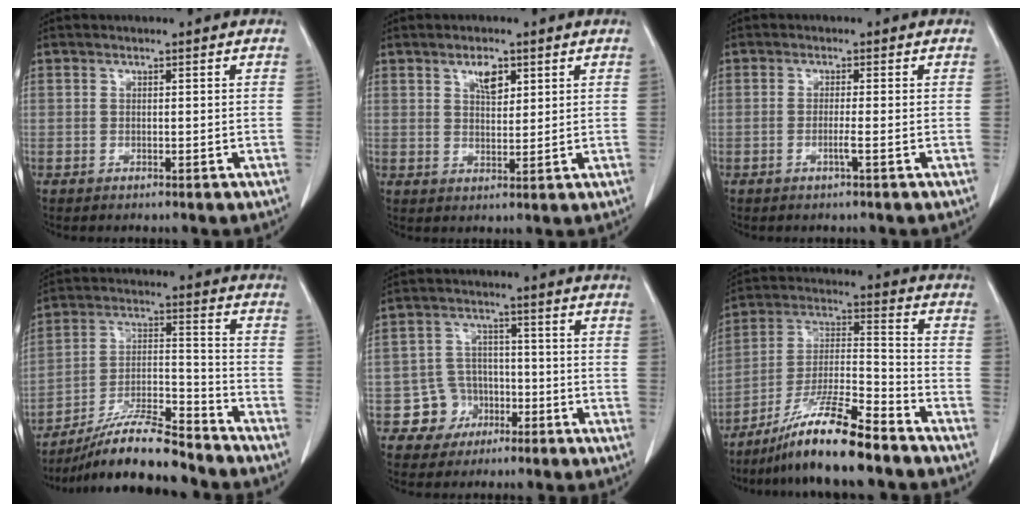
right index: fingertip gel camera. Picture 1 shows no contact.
{"total": 3.7, "force": [2.0, 1.6, 2.6], "torque": [-0.047, 0.000, 0.037]}
{"total": 1.7, "force": [-0.7, -0.4, 1.5], "torque": [-0.029, -0.002, -0.014]}
{"total": 14.2, "force": [-12.5, 1.7, 6.6], "torque": [-0.116, 0.009, -0.219]}
{"total": 5.8, "force": [-2.7, 5.2, 0.3], "torque": [0.004, 0.017, -0.041]}
{"total": 13.7, "force": [-10.5, 0.6, 8.8], "torque": [-0.170, -0.013, -0.190]}